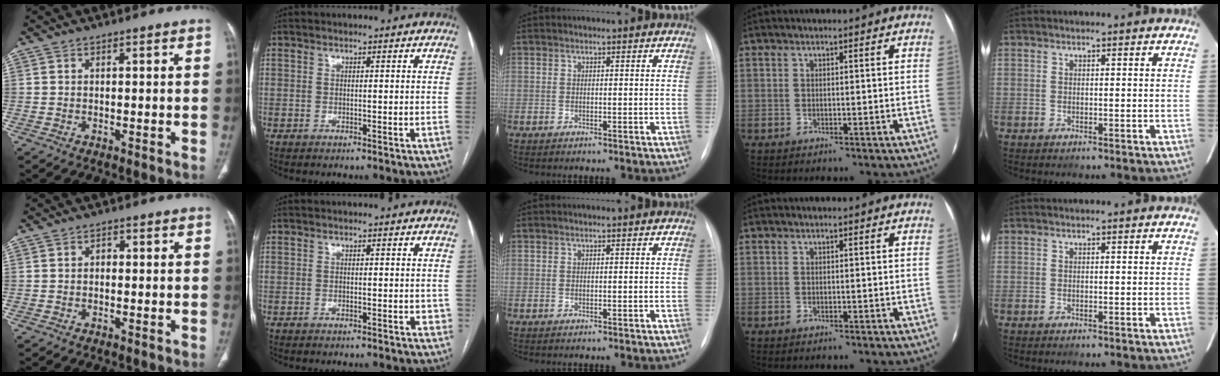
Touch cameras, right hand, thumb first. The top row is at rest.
{"thumb": {"total": 1.1, "force": [-0.1, 0.9, 0.7], "torque": [-0.007, 0.004, -0.006]}, "index": {"total": 0.8, "force": [-0.1, 0.6, 0.6], "torque": [-0.003, 0.004, 0.000]}}